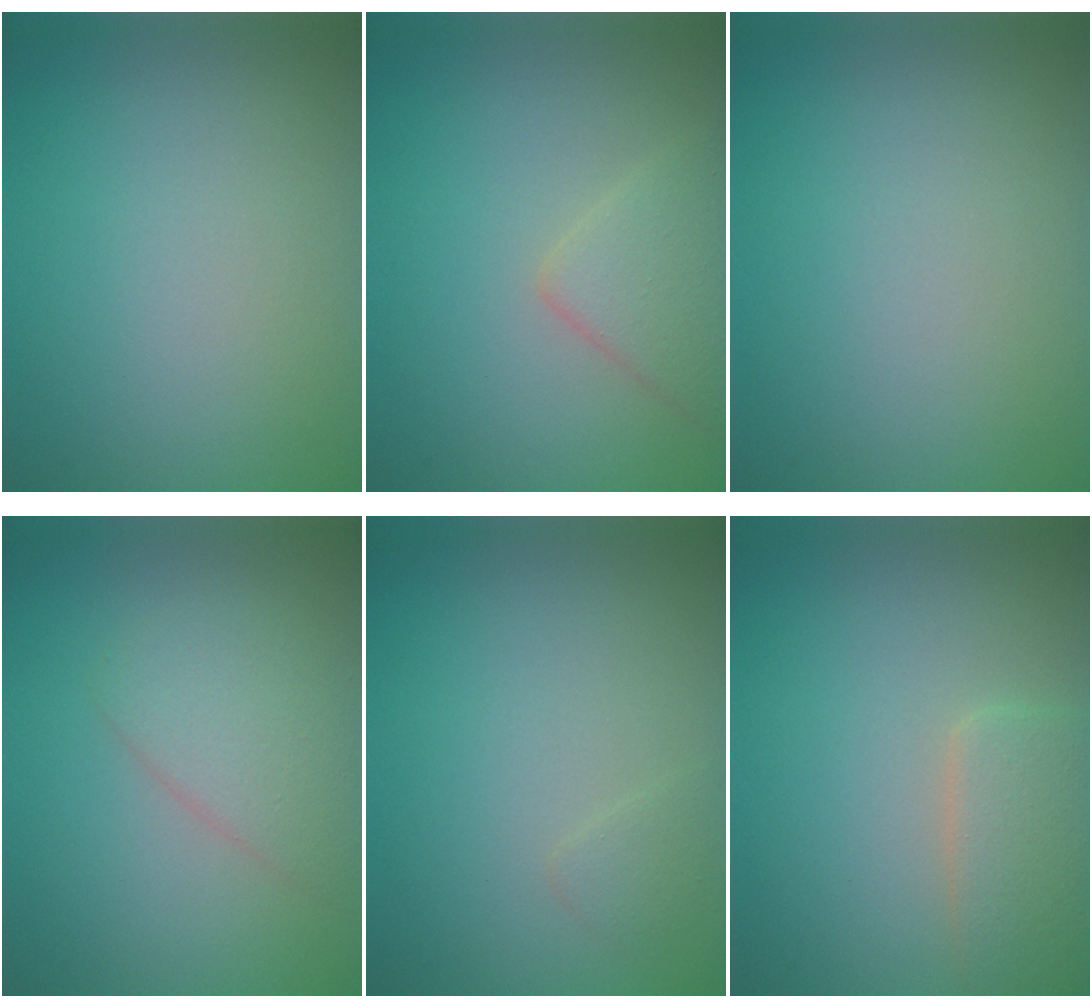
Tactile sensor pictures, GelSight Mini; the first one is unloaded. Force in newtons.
{"total": 3.2, "press": 3.2, "slide": 0.1}
{"total": 0.0}
{"total": 2.8, "press": 2.7, "slide": 0.2}
{"total": 0.8, "press": 0.8, "slide": 0.0}
{"total": 3.7, "press": 3.7, "slide": 0.2}